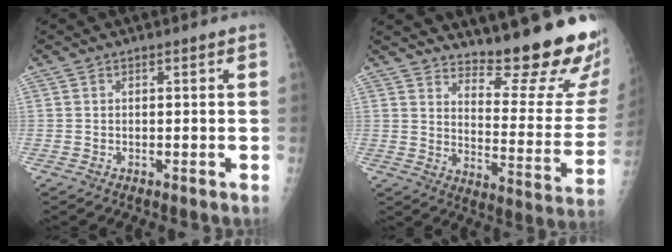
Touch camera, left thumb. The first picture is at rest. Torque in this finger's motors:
{"motor_torque": [0.52, 0.35, -0.04, -0.39, 0.10]}